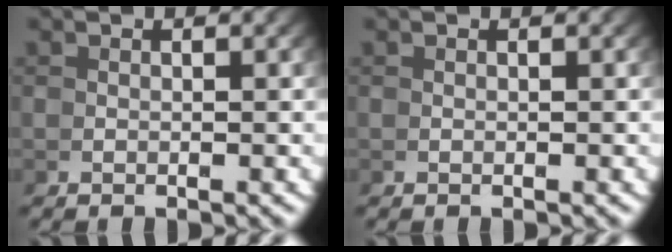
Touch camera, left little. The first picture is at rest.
{"total": 0.0}